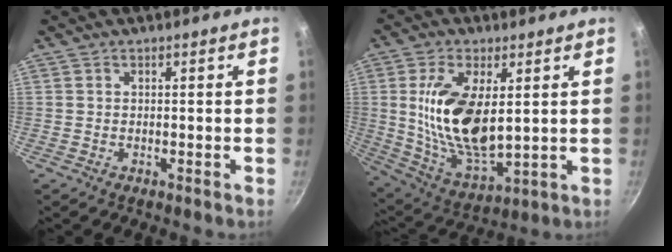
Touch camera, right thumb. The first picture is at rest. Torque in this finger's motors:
{"motor_torque": [0.34, 1.85, 1.98, 0.46, 0.26]}